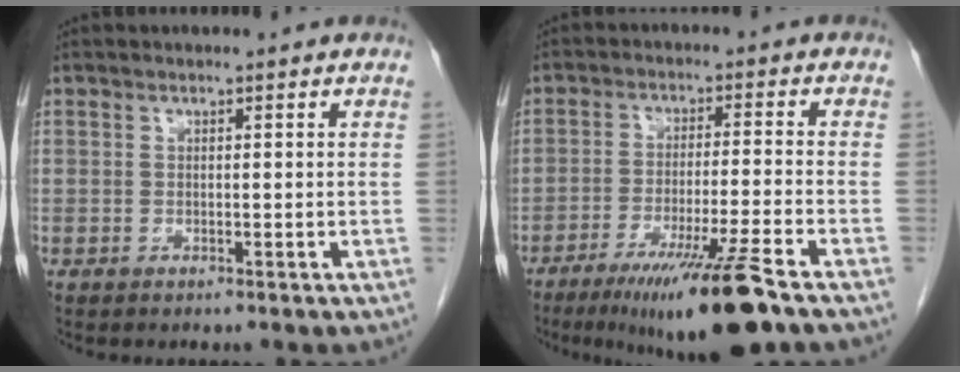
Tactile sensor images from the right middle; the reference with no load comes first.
{"total": 12.7, "force": [-8.5, -1.0, 9.5], "torque": [-0.158, -0.037, -0.141]}